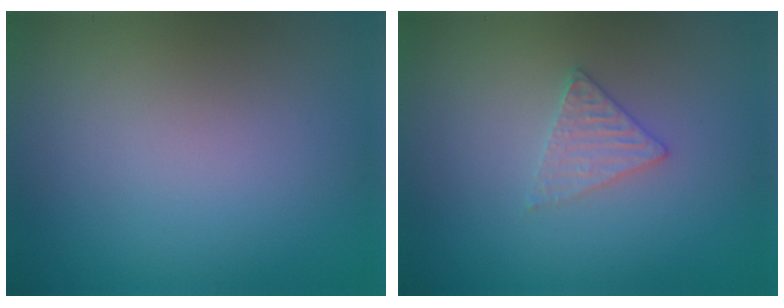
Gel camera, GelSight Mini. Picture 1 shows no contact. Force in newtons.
{"total": 1.8, "press": 1.8, "slide": 0.3}